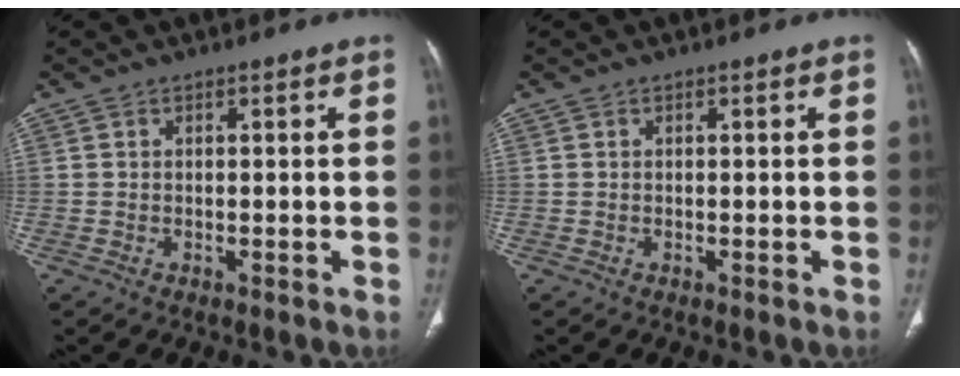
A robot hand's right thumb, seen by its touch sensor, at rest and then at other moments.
{"total": 0.0}